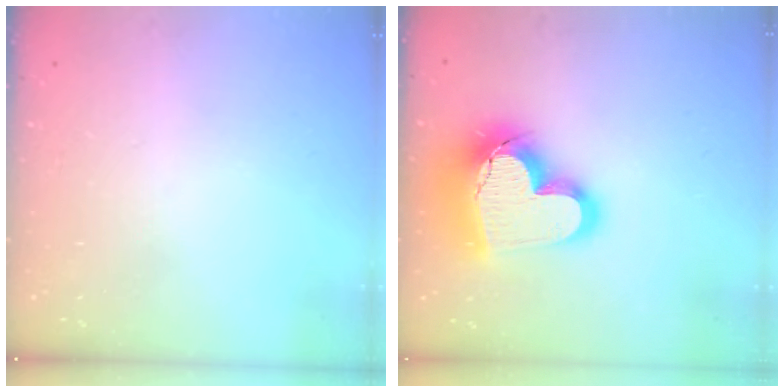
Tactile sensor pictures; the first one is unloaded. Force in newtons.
{"total": 21.8, "press": 21.7, "slide": 1.8}